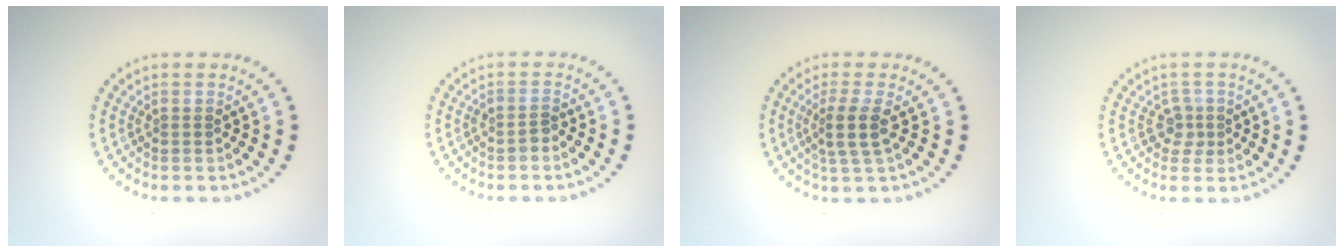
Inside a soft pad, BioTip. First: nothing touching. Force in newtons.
{"total": 1.1, "press": 0.8, "slide": 0.7}
{"total": 2.5, "press": 1.9, "slide": 1.6}
{"total": 1.6, "press": 1.3, "slide": 0.9}